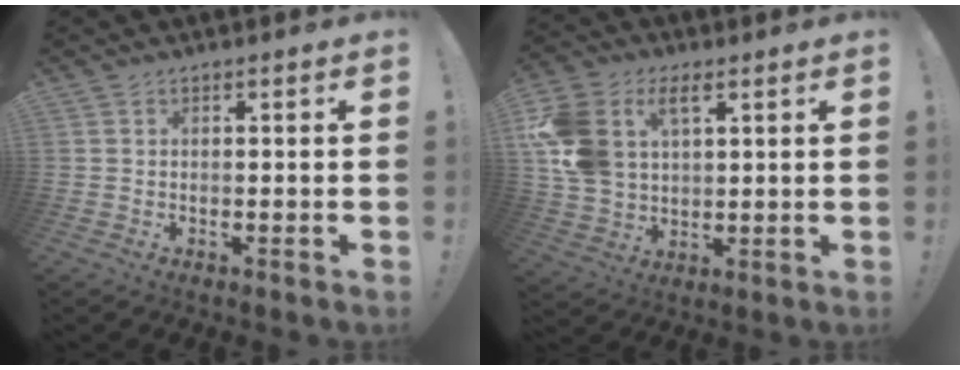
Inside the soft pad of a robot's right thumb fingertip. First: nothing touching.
{"total": 13.8, "force": [5.6, 9.8, 8.1], "torque": [-0.171, -0.022, 0.108]}